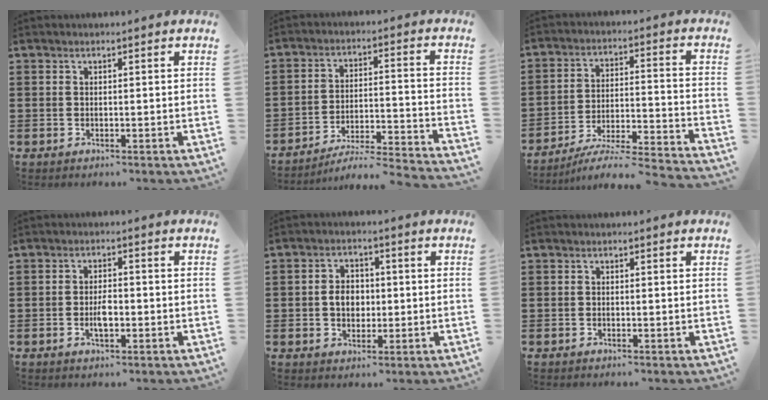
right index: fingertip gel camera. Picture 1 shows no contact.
{"total": 4.7, "force": [-4.4, -0.4, 1.6], "torque": [-0.033, -0.020, -0.092]}
{"total": 5.1, "force": [-4.6, -0.2, 2.1], "torque": [-0.038, -0.018, -0.093]}
{"total": 3.0, "force": [-0.7, 1.3, 2.6], "torque": [-0.055, 0.000, -0.014]}
{"total": 4.0, "force": [-0.2, 3.0, 2.6], "torque": [-0.049, 0.006, -0.010]}
{"total": 0.0}